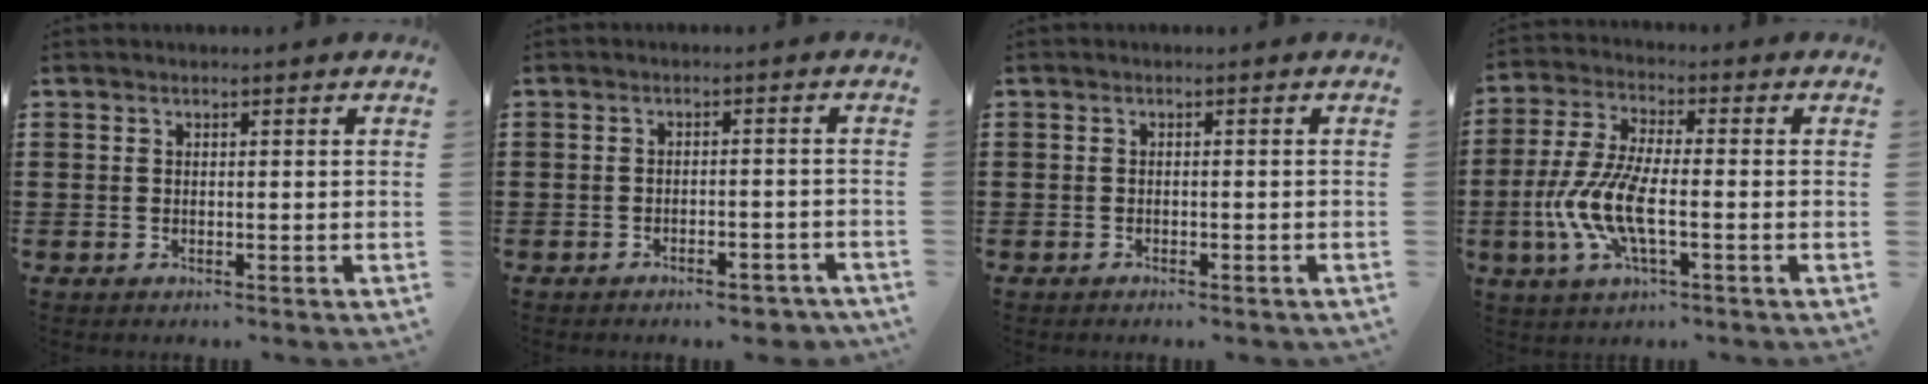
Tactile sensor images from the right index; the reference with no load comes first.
{"total": 3.1, "force": [-2.8, 0.5, 1.2], "torque": [-0.020, 0.002, -0.054]}
{"total": 0.7, "force": [-0.6, 0.1, 0.3], "torque": [-0.009, -0.003, -0.012]}
{"total": 9.1, "force": [-2.8, 3.3, 8.0], "torque": [-0.192, -0.014, -0.058]}